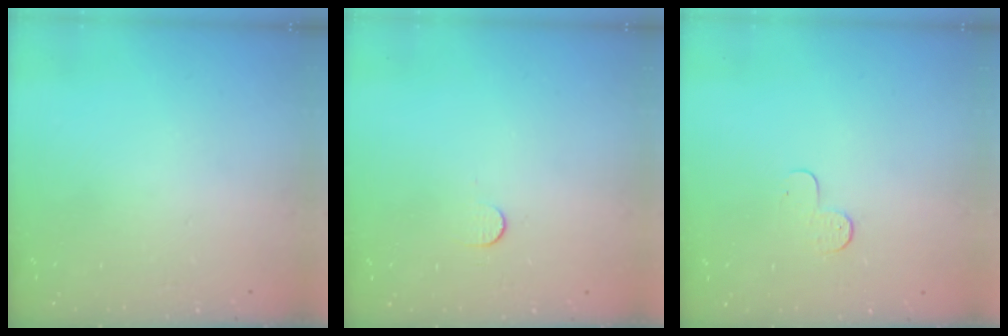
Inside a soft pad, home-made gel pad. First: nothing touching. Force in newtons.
{"total": 3.7, "press": 3.7, "slide": 0.4}
{"total": 5.0, "press": 4.9, "slide": 0.5}